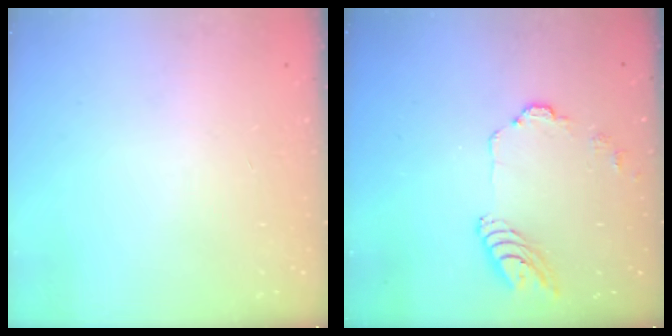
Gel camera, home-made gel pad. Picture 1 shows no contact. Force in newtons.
{"total": 10.2, "press": 10.1, "slide": 1.1}